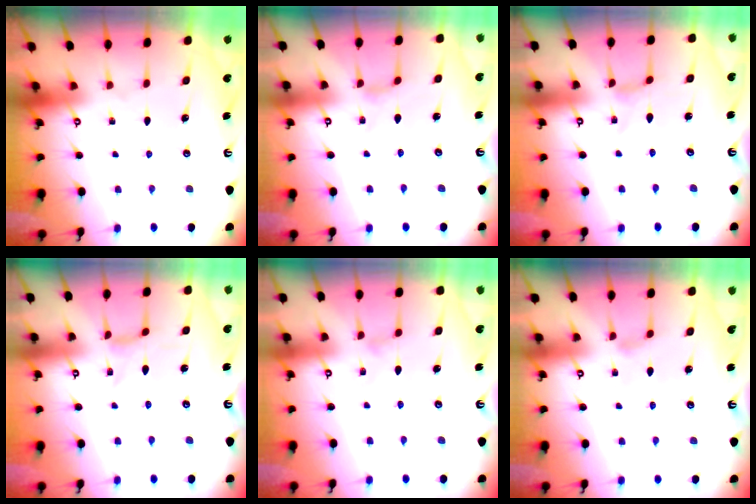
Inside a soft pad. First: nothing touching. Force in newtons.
{"total": 2.0, "press": 2.0, "slide": 0.2}
{"total": 0.0}
{"total": 0.0}
{"total": 0.0}
{"total": 1.8, "press": 1.8, "slide": 0.4}